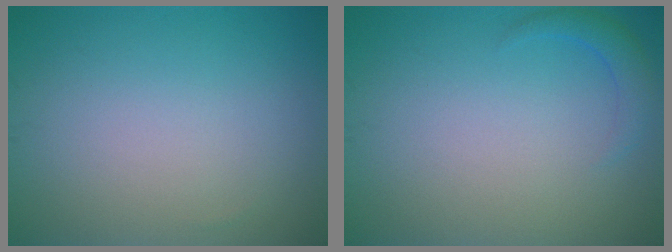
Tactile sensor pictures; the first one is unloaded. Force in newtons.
{"total": 1.6, "press": 1.6, "slide": 0.2}